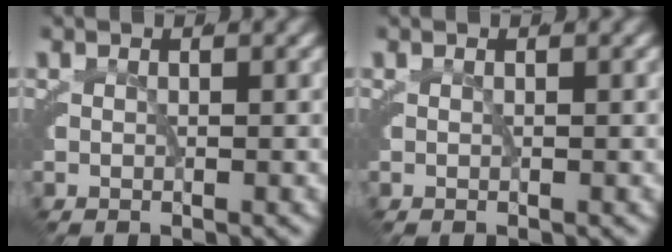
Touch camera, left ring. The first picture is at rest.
{"total": 0.0}